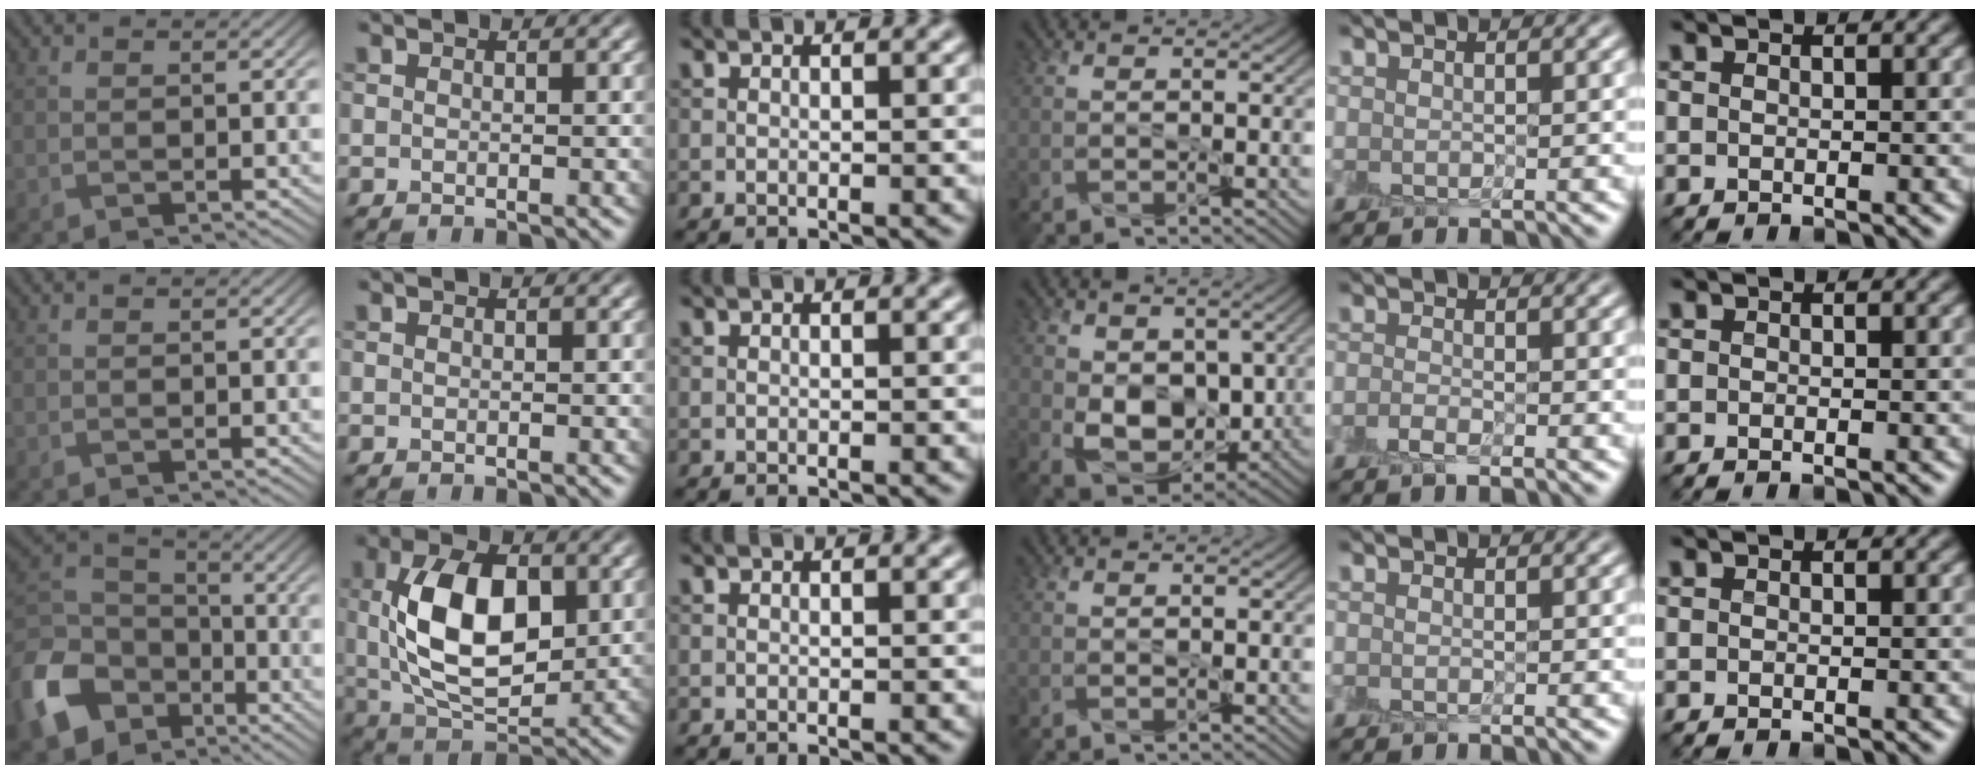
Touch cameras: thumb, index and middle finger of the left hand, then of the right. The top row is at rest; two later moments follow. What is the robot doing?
{"motion": "peel", "object": "small bumper sticker"}